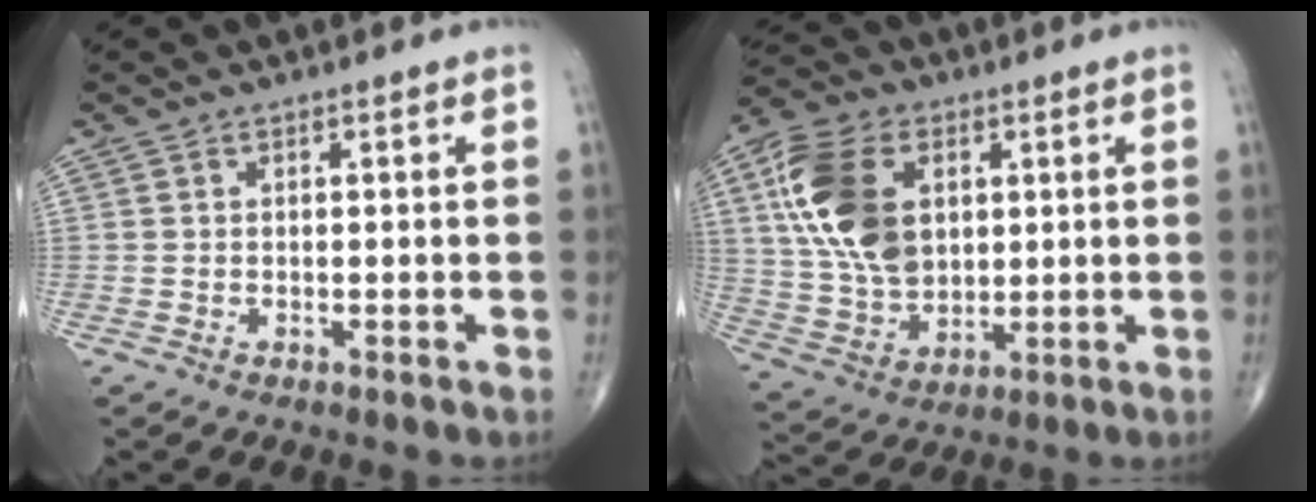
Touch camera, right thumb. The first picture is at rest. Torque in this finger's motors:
{"motor_torque": [1.79, 3.20, 1.72, 0.67, 0.20]}